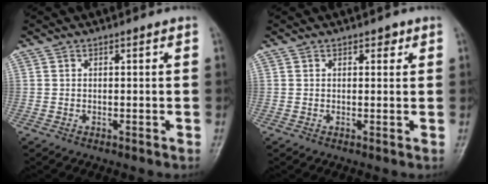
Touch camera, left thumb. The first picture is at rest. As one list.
[{"total": 1.6, "force": [0.9, 1.0, 0.7], "torque": [0.005, -0.003, 0.009]}]